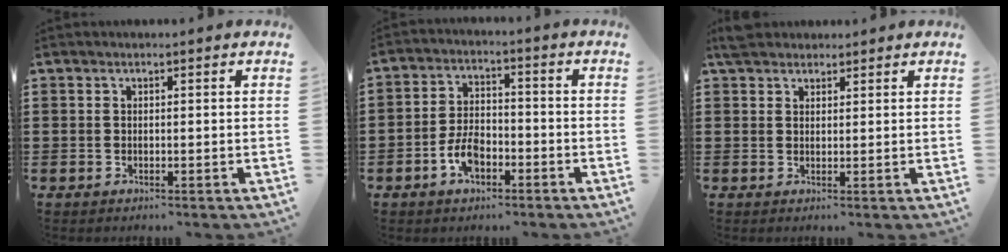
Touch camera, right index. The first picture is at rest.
{"total": 5.5, "force": [-2.7, 3.1, 3.5], "torque": [-0.081, 0.002, -0.052]}
{"total": 2.4, "force": [2.1, 1.1, 0.6], "torque": [-0.017, 0.005, 0.041]}